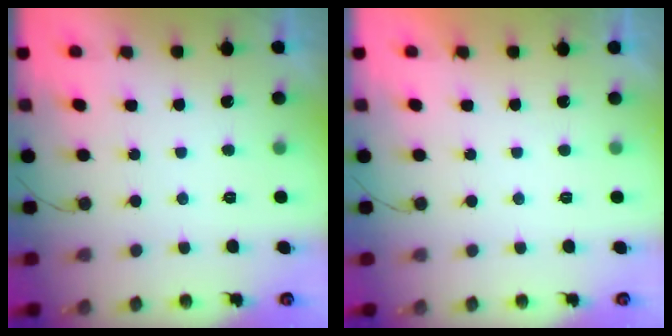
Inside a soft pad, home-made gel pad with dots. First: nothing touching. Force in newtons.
{"total": 2.0, "press": 2.0, "slide": 0.1}